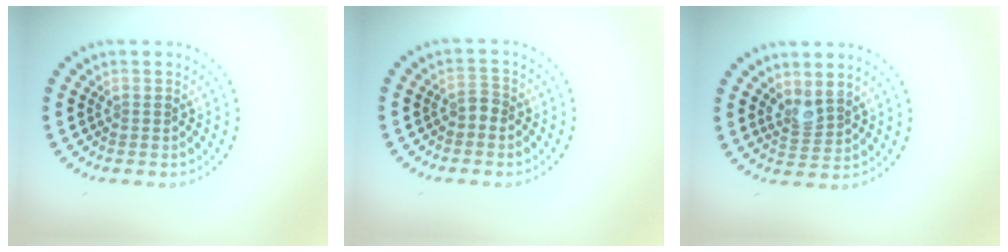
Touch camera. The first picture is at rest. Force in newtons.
{"total": 1.0, "press": 0.8, "slide": 0.5}
{"total": 2.0, "press": 1.7, "slide": 1.1}